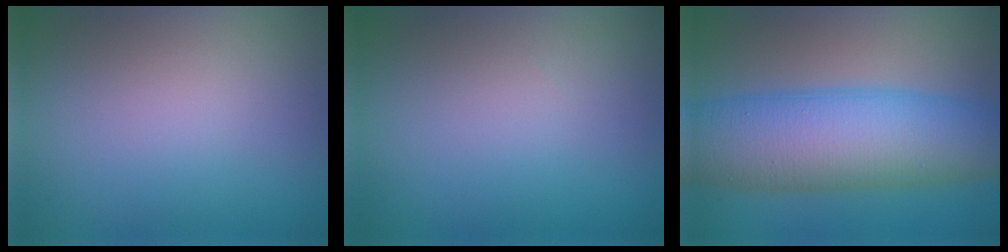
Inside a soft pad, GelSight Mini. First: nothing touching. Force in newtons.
{"total": 0.0}
{"total": 10.4, "press": 10.4, "slide": 0.1}